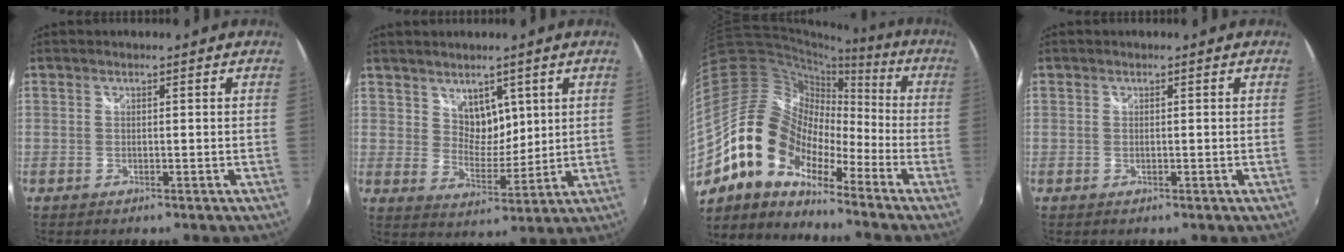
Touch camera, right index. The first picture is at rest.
{"total": 6.3, "force": [3.7, 4.3, 2.7], "torque": [-0.031, -0.001, 0.071]}
{"total": 14.7, "force": [-9.4, 8.4, 7.6], "torque": [-0.136, 0.018, -0.196]}
{"total": 0.0}